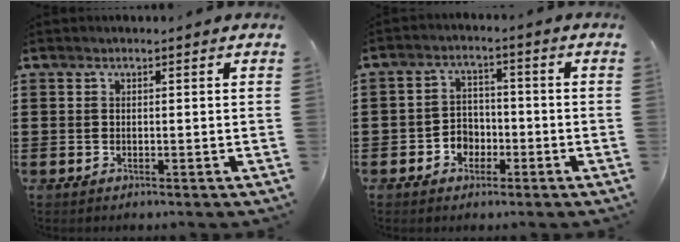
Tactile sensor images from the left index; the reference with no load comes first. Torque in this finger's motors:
{"motor_torque": [0.20, 0.37, 0.17, 0.01]}